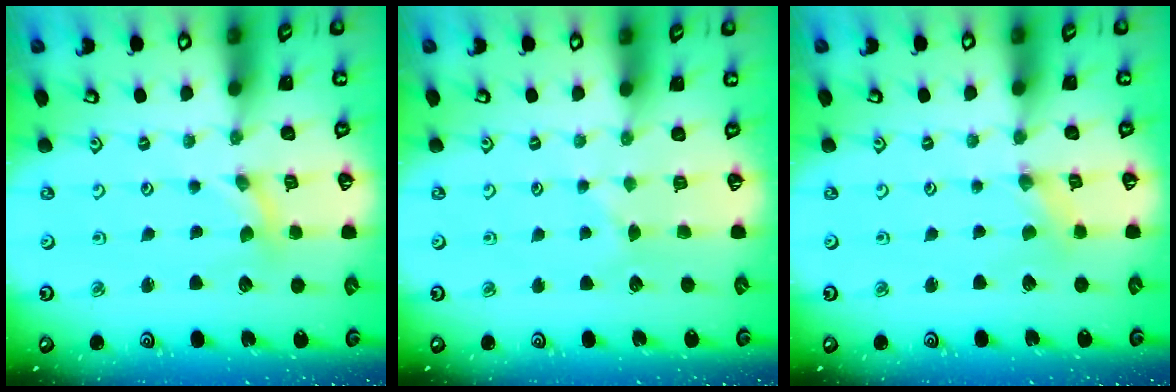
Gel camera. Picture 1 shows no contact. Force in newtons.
{"total": 2.9, "press": 2.9, "slide": 0.5}
{"total": 0.0}